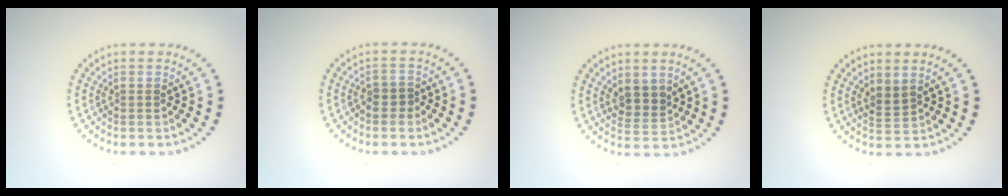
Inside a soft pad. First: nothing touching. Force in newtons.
{"total": 1.2, "press": 1.0, "slide": 0.6}
{"total": 2.3, "press": 2.0, "slide": 1.2}
{"total": 1.4, "press": 1.2, "slide": 0.8}